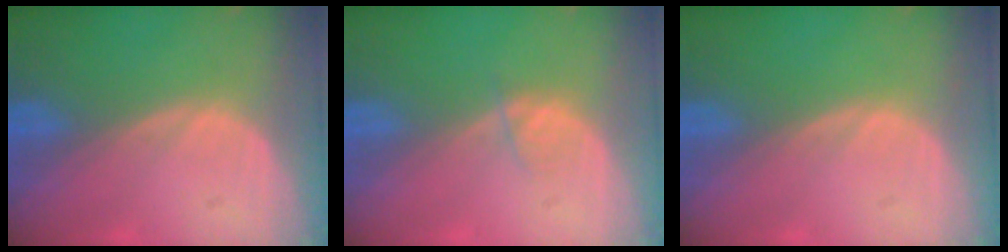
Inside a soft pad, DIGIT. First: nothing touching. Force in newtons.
{"total": 1.2, "press": 1.2, "slide": 0.2}
{"total": 0.0}